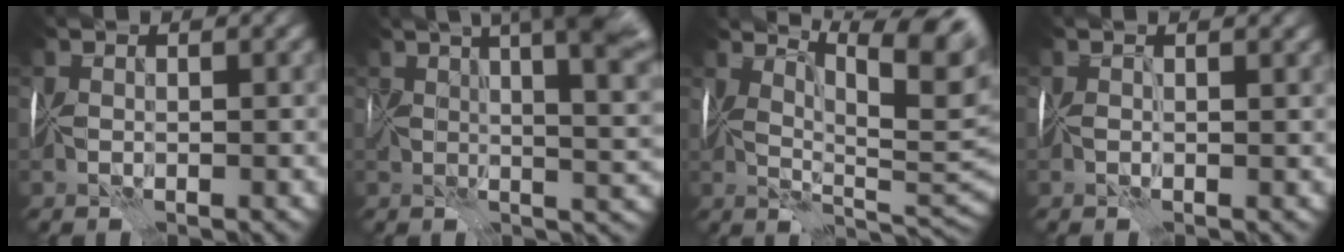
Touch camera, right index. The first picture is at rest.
{"total": 12.9, "force": [6.2, 5.1, 10.1], "torque": [-0.114, 0.044, 0.080]}
{"total": 8.1, "force": [4.5, 1.9, 6.5], "torque": [-0.076, 0.001, 0.067]}
{"total": 1.3, "force": [0.3, -1.3, -0.4], "torque": [0.012, -0.008, 0.004]}